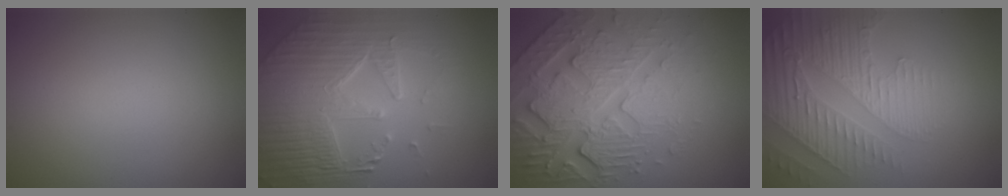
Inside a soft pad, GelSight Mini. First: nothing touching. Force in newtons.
{"total": 8.1, "press": 5.7, "slide": 5.8}
{"total": 8.3, "press": 5.8, "slide": 6.0}
{"total": 4.5, "press": 4.2, "slide": 1.8}